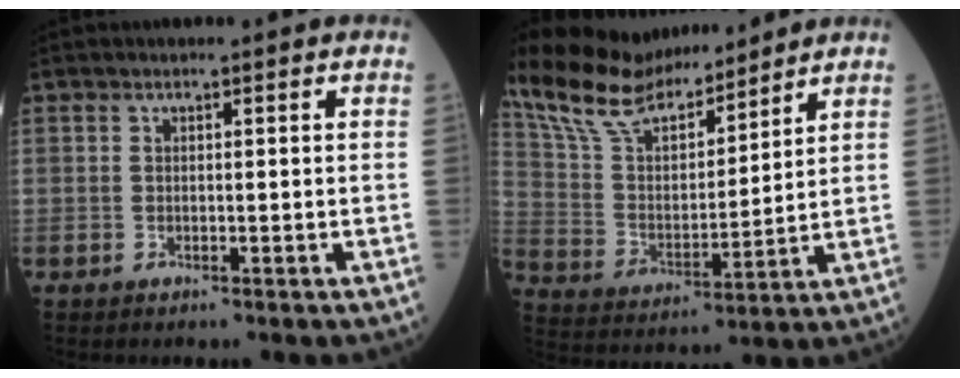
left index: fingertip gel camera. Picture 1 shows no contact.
{"total": 16.0, "force": [14.2, 3.9, 6.2], "torque": [-0.128, 0.018, 0.273]}